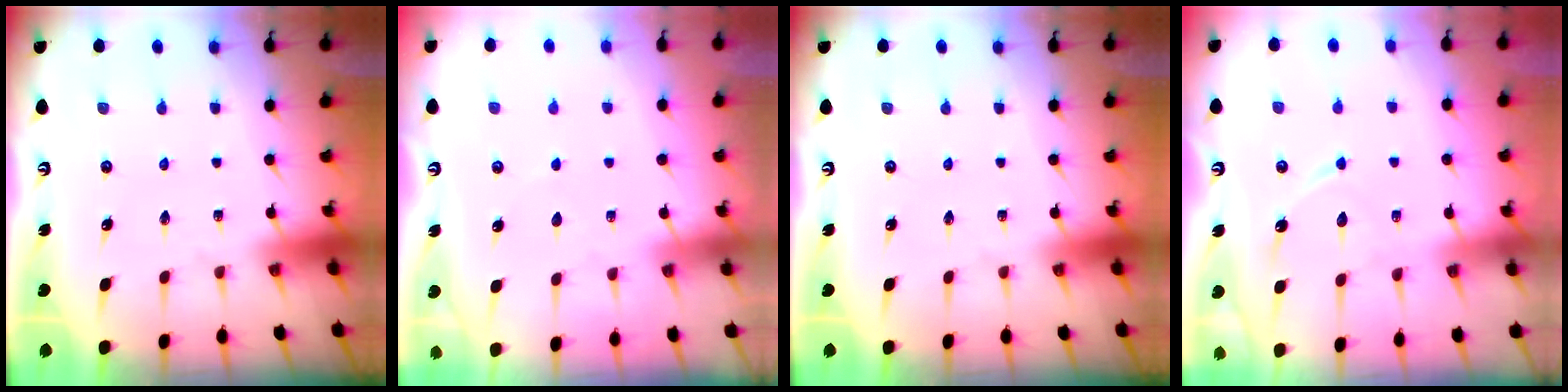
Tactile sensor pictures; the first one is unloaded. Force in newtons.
{"total": 3.0, "press": 2.9, "slide": 0.4}
{"total": 0.0}
{"total": 7.7, "press": 7.7, "slide": 0.8}